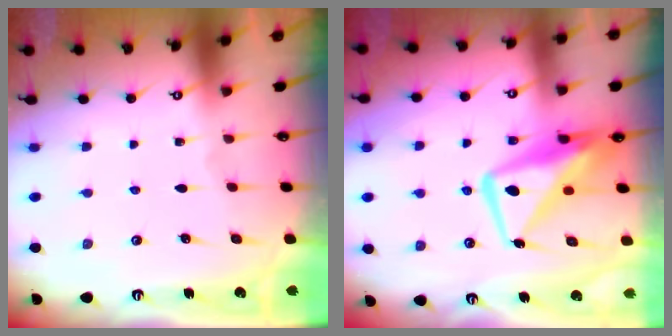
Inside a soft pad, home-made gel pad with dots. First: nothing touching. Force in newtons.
{"total": 13.2, "press": 13.1, "slide": 1.4}